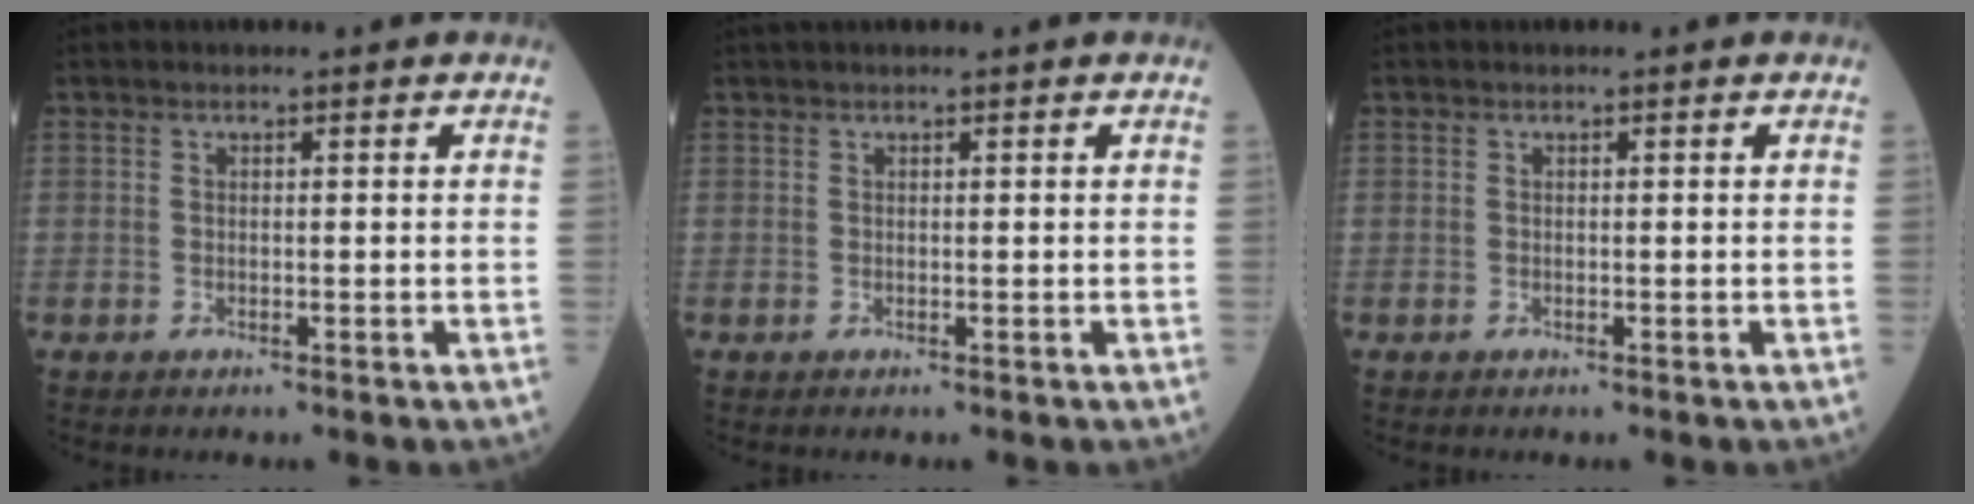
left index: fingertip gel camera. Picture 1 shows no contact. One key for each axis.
{"total": 1.9, "fx": 1.7, "fy": 0.0, "fz": 0.9, "tx": -0.010, "ty": 0.027, "tz": 0.030}
{"total": 0.0}